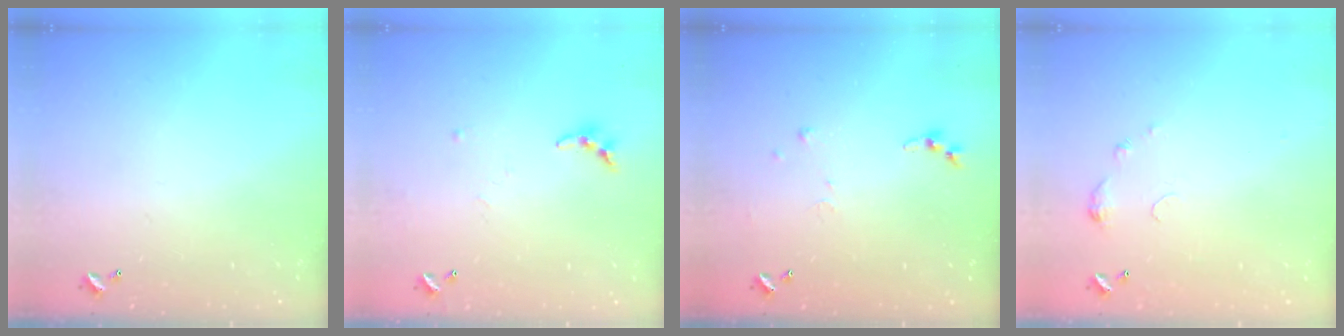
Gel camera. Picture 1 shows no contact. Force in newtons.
{"total": 7.0, "press": 7.0, "slide": 0.4}
{"total": 5.1, "press": 5.0, "slide": 0.8}
{"total": 4.7, "press": 4.6, "slide": 0.7}